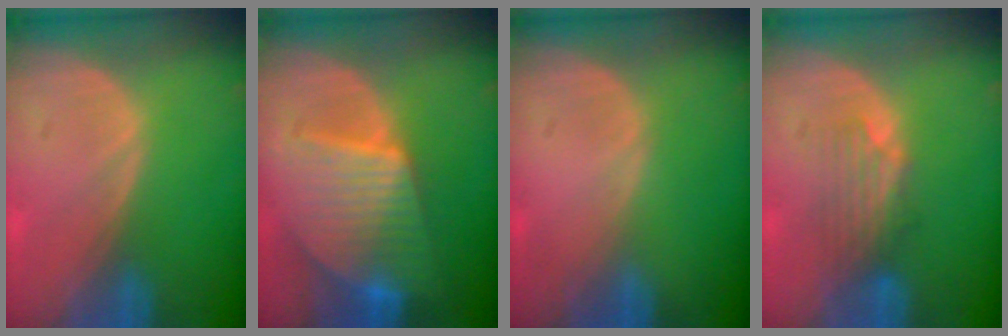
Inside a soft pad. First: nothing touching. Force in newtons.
{"total": 9.5, "press": 9.5, "slide": 0.8}
{"total": 0.0}
{"total": 3.9, "press": 3.7, "slide": 1.0}